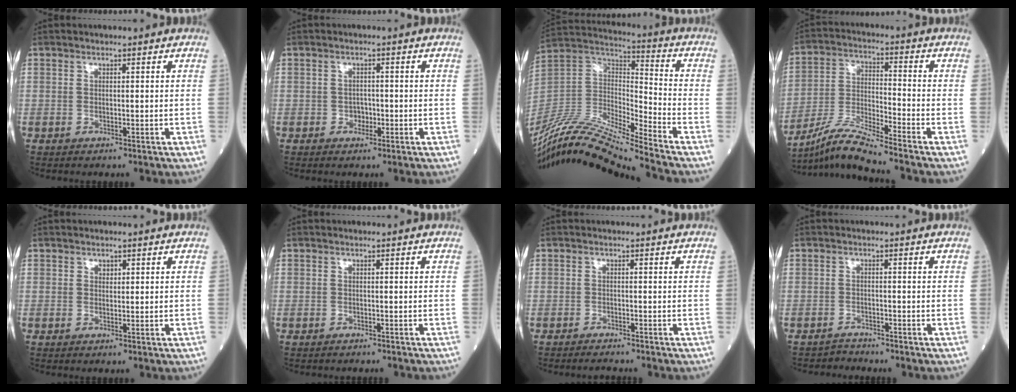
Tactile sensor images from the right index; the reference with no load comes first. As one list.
[{"total": 1.6, "force": [-0.6, 1.2, 0.8], "torque": [-0.007, 0.006, -0.008]}, {"total": 18.5, "force": [-16.7, -1.0, 7.9], "torque": [-0.159, 0.017, -0.315]}, {"total": 9.4, "force": [-8.5, -1.7, 3.6], "torque": [-0.078, -0.014, -0.163]}, {"total": 0.7, "force": [0.4, 0.5, 0.3], "torque": [-0.002, -0.002, 0.005]}, {"total": 1.8, "force": [-1.8, 0.3, 0.3], "torque": [-0.006, -0.003, -0.023]}, {"total": 1.9, "force": [-1.8, 0.1, 0.4], "torque": [-0.009, -0.006, -0.028]}, {"total": 1.7, "force": [-1.5, 0.0, -0.9], "torque": [0.022, -0.008, -0.028]}]